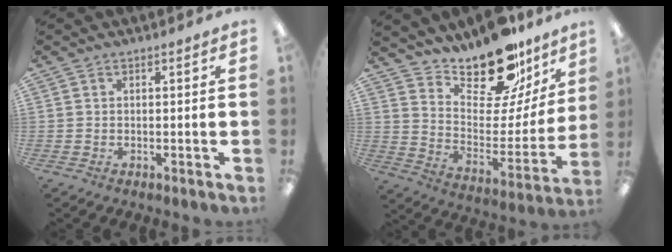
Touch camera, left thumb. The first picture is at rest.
{"total": 20.0, "force": [17.3, 7.1, 7.2], "torque": [-0.105, -0.138, 0.298]}